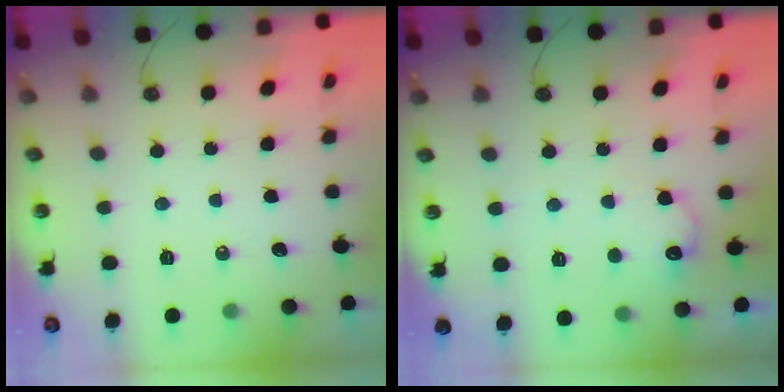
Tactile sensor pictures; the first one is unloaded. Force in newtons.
{"total": 8.2, "press": 8.2, "slide": 0.6}